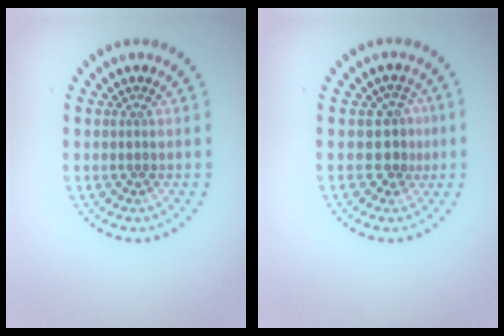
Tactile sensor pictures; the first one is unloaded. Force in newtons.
{"total": 2.4, "press": 2.1, "slide": 1.3}